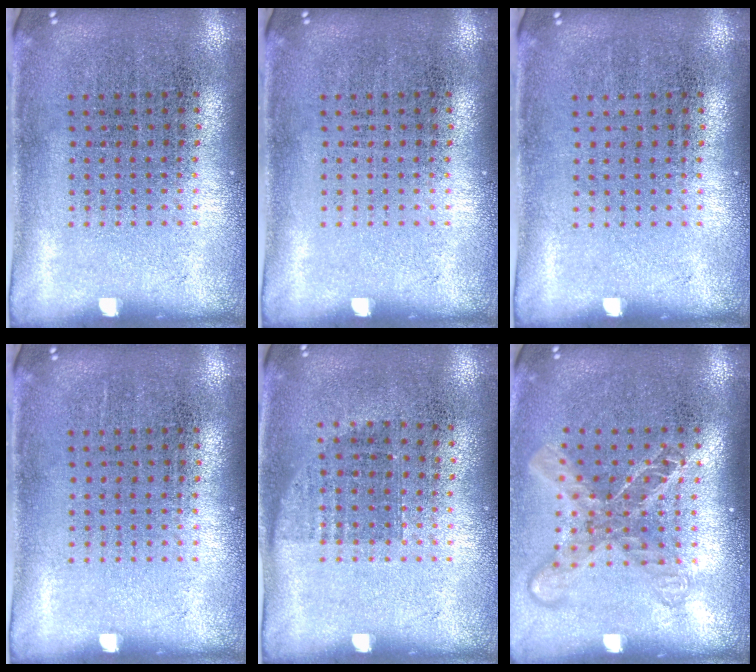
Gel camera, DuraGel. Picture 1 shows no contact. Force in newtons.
{"total": 0.0}
{"total": 0.0}
{"total": 0.0}
{"total": 0.8, "press": 0.6, "slide": 0.4}
{"total": 1.8, "press": 1.4, "slide": 1.2}